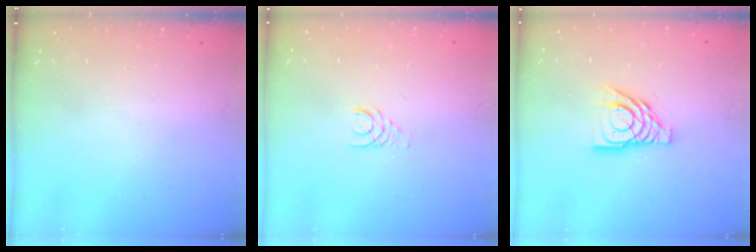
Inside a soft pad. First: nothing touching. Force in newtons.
{"total": 1.7, "press": 1.7, "slide": 0.2}
{"total": 12.9, "press": 12.8, "slide": 1.6}